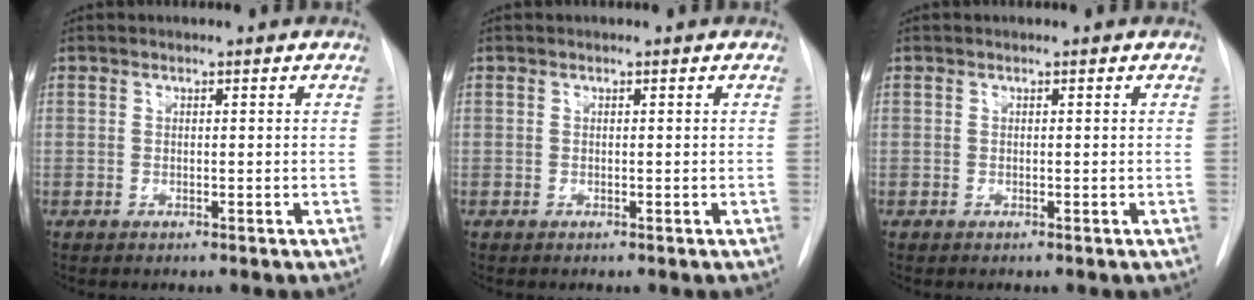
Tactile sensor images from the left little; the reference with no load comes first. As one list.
[{"total": 0.0}, {"total": 0.0}]